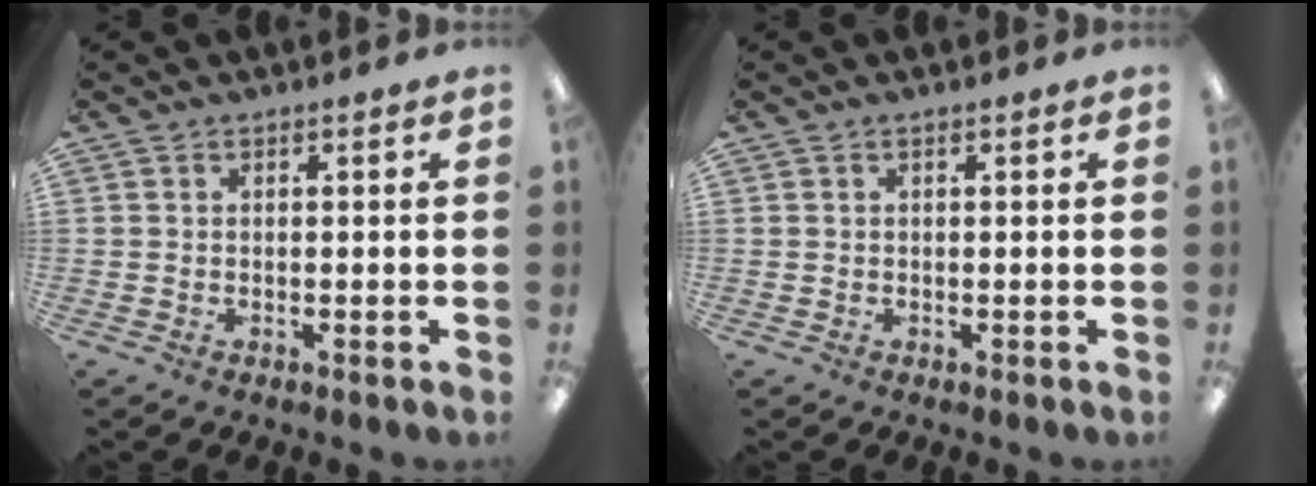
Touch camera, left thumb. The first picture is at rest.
{"total": 0.0}